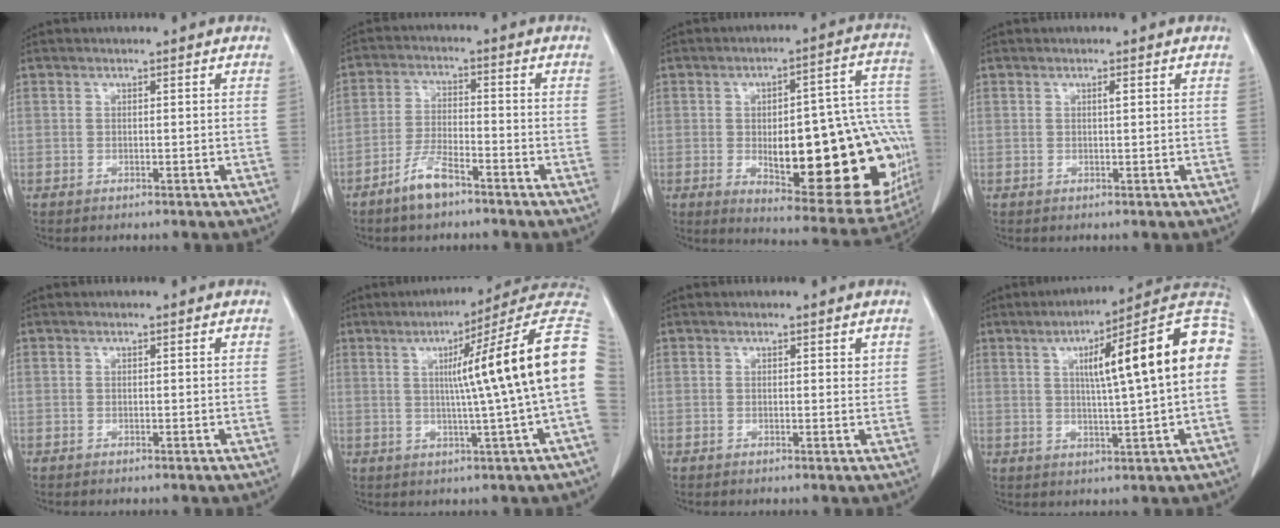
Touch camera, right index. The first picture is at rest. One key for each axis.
{"total": 5.7, "fx": -4.2, "fy": 1.4, "fz": 3.6, "tx": -0.081, "ty": -0.003, "tz": -0.079}
{"total": 27.5, "fx": -5.0, "fy": 8.1, "fz": 25.8, "tx": -0.253, "ty": 0.023, "tz": -0.043}
{"total": 0.7, "fx": 0.2, "fy": 0.0, "fz": 0.6, "tx": -0.013, "ty": 0.001, "tz": 0.004}
{"total": 0.0}
{"total": 16.8, "fx": 1.9, "fy": -2.0, "fz": 16.6, "tx": -0.207, "ty": 0.022, "tz": 0.013}
{"total": 0.8, "fx": 0.5, "fy": 0.4, "fz": 0.5, "tx": -0.001, "ty": -0.002, "tz": 0.004}
{"total": 17.7, "fx": 3.0, "fy": 0.9, "fz": 17.4, "tx": -0.233, "ty": 0.035, "tz": 0.031}